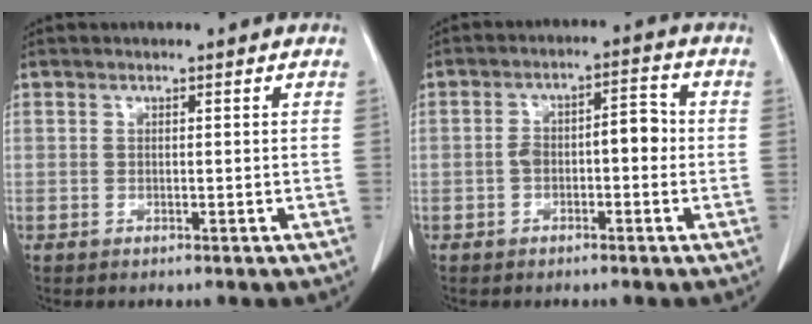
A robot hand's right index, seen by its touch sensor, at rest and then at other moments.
{"total": 5.3, "force": [-0.7, 2.3, 4.8], "torque": [-0.079, 0.034, -0.010]}